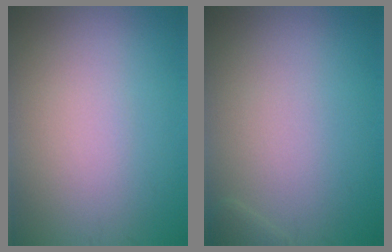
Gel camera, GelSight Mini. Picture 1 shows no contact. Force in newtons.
{"total": 0.5, "press": 0.5, "slide": 0.1}